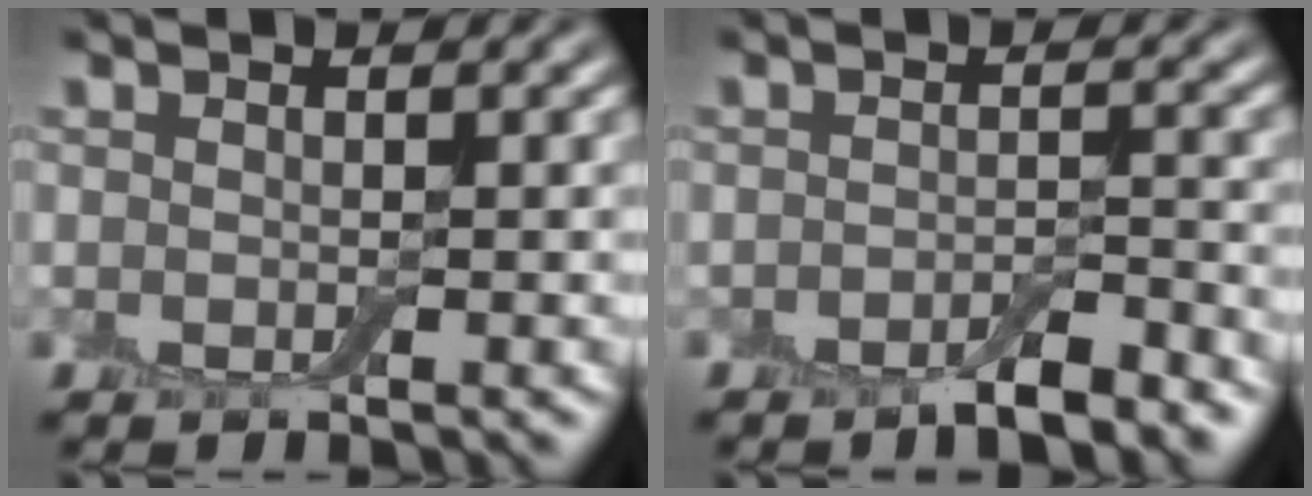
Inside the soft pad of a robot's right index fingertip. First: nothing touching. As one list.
[{"total": 3.1, "force": [-2.3, 0.7, 1.9], "torque": [-0.029, 0.002, -0.040]}]